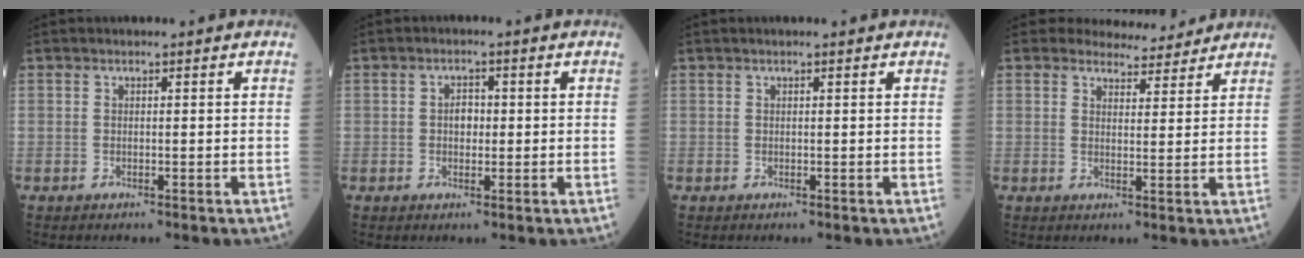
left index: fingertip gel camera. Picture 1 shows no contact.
{"total": 2.1, "force": [-0.1, 1.5, 1.5], "torque": [-0.023, 0.002, -0.003]}
{"total": 1.6, "force": [1.4, 0.1, 0.9], "torque": [-0.010, 0.020, 0.022]}
{"total": 4.5, "force": [4.3, 1.4, -0.2], "torque": [0.001, -0.003, 0.054]}